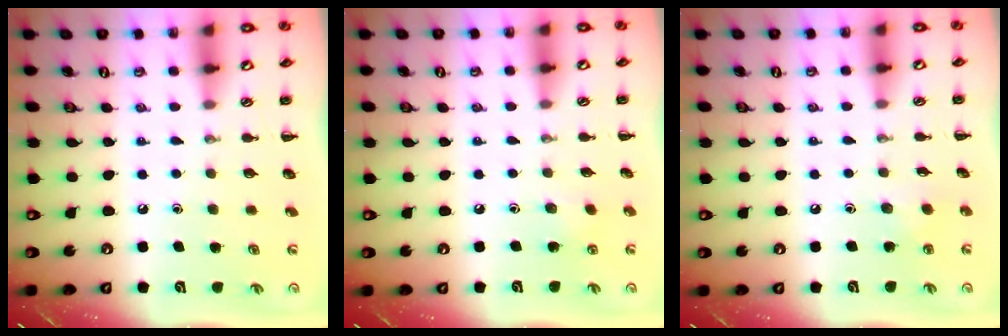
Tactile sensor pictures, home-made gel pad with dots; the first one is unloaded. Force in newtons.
{"total": 3.6, "press": 3.5, "slide": 1.1}
{"total": 5.2, "press": 4.9, "slide": 1.6}